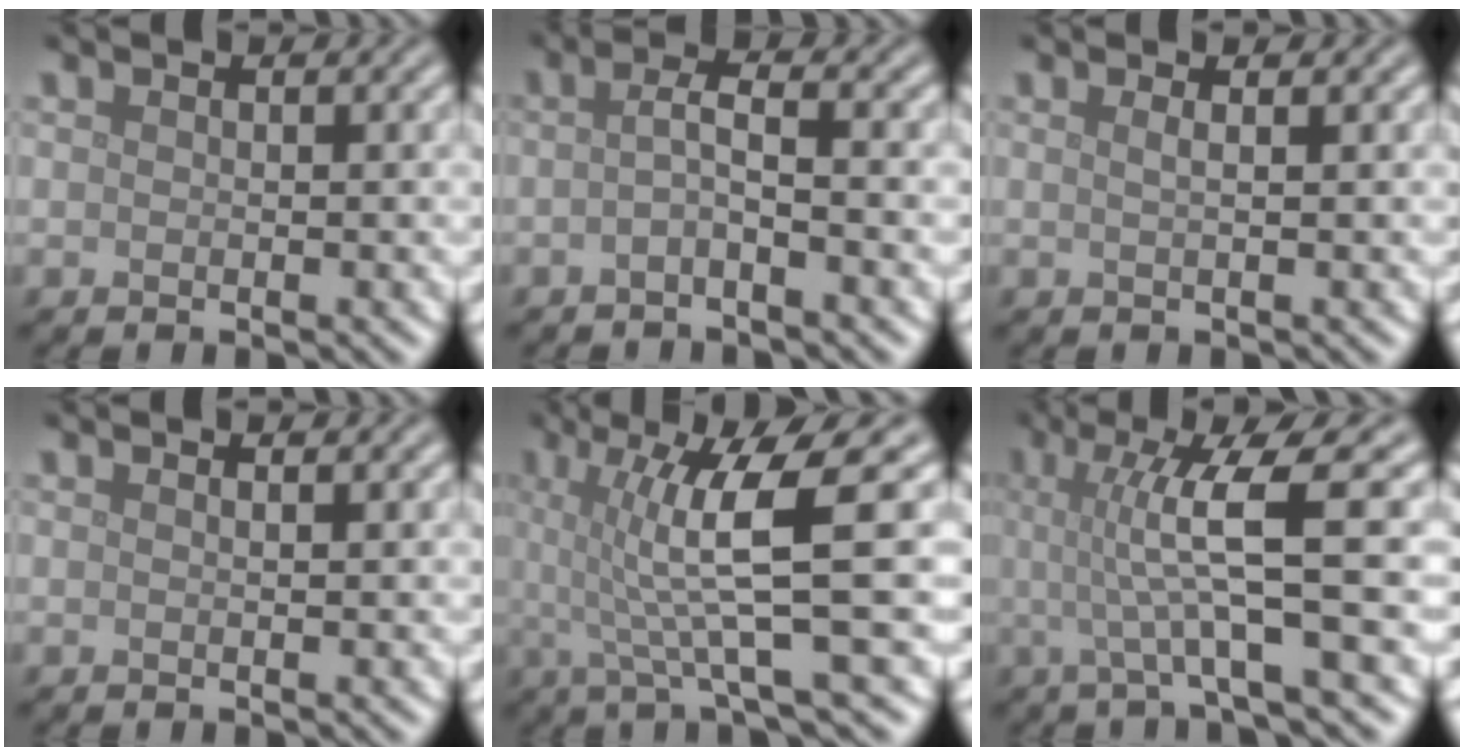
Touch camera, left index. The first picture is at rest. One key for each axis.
{"total": 2.0, "fx": -0.6, "fy": 0.3, "fz": 1.9, "tx": -0.039, "ty": 0.003, "tz": -0.018}
{"total": 1.4, "fx": 0.5, "fy": 0.6, "fz": 1.2, "tx": -0.010, "ty": 0.000, "tz": -0.006}
{"total": 0.8, "fx": 0.4, "fy": 0.3, "fz": 0.6, "tx": -0.003, "ty": -0.001, "tz": -0.002}
{"total": 7.1, "fx": 0.8, "fy": 1.0, "fz": 7.0, "tx": -0.122, "ty": 0.006, "tz": 0.013}
{"total": 6.4, "fx": 0.5, "fy": 0.8, "fz": 6.3, "tx": -0.112, "ty": 0.004, "tz": 0.009}